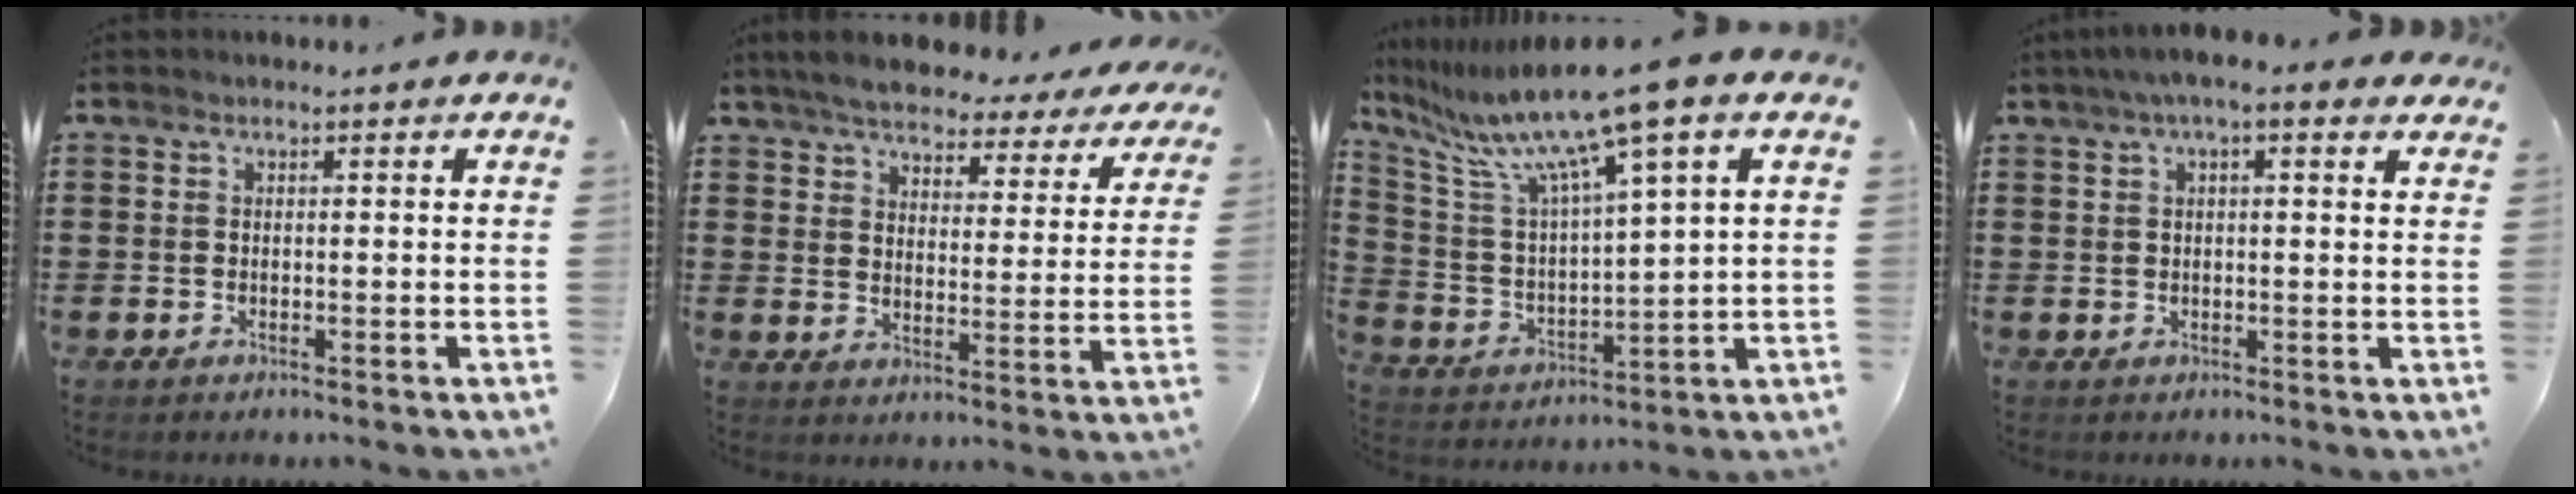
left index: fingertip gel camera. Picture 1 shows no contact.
{"total": 5.4, "force": [5.1, 0.8, 1.3], "torque": [-0.054, -0.031, 0.087]}
{"total": 11.2, "force": [8.3, -0.4, 7.4], "torque": [-0.178, -0.051, 0.130]}
{"total": 4.1, "force": [2.6, 0.6, 3.1], "torque": [-0.067, 0.005, 0.045]}